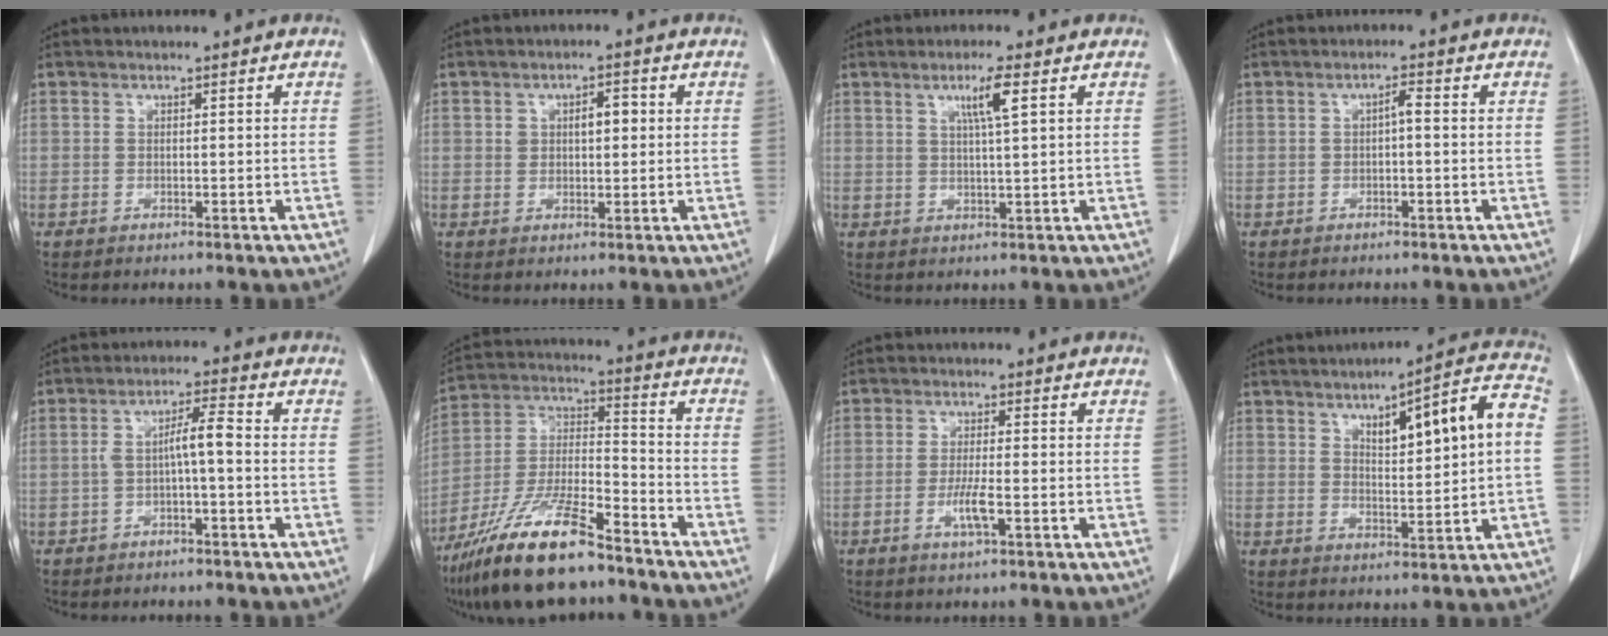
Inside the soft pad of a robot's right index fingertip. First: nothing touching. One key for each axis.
{"total": 3.5, "fx": 0.8, "fy": 1.8, "fz": 3.0, "tx": -0.049, "ty": 0.011, "tz": 0.016}
{"total": 4.3, "fx": 1.8, "fy": -0.5, "fz": 3.9, "tx": -0.073, "ty": -0.002, "tz": 0.033}
{"total": 1.6, "fx": -0.2, "fy": 0.3, "fz": 1.6, "tx": -0.028, "ty": 0.005, "tz": -0.003}
{"total": 4.4, "fx": -0.9, "fy": 0.5, "fz": 4.2, "tx": -0.076, "ty": 0.018, "tz": -0.011}
{"total": 17.3, "fx": -12.9, "fy": 3.0, "fz": 11.1, "tx": -0.240, "ty": -0.020, "tz": -0.236}
{"total": 3.8, "fx": -1.4, "fy": 0.2, "fz": 3.5, "tx": -0.070, "ty": -0.005, "tz": -0.027}
{"total": 11.7, "fx": 2.6, "fy": 1.7, "fz": 11.3, "tx": -0.163, "ty": 0.026, "tz": 0.040}